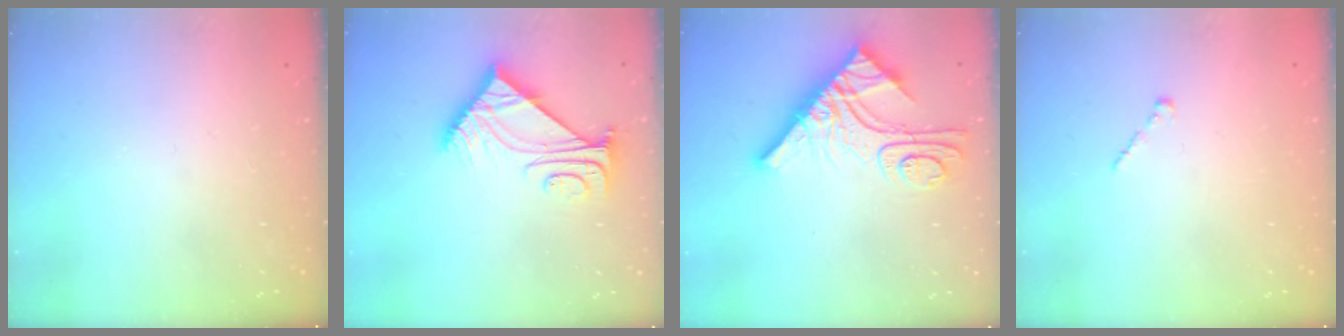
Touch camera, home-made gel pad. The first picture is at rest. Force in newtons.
{"total": 7.6, "press": 7.6, "slide": 0.7}
{"total": 15.3, "press": 15.3, "slide": 1.4}
{"total": 1.0, "press": 0.8, "slide": 0.5}